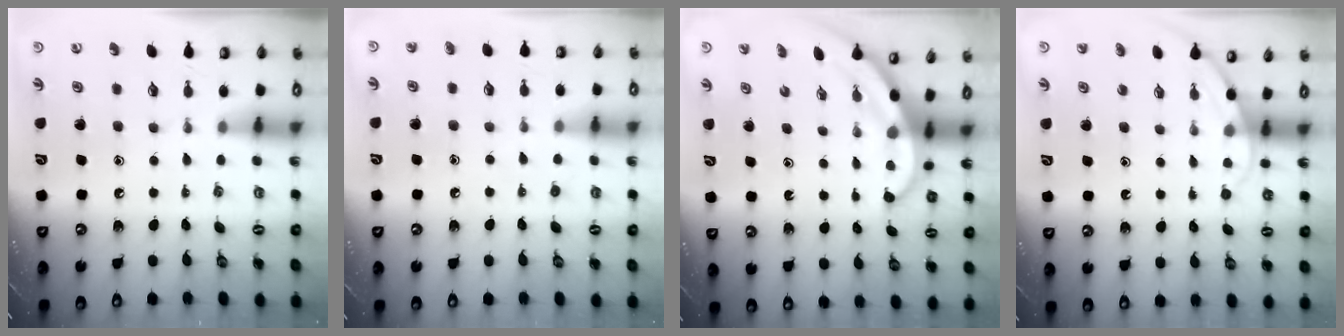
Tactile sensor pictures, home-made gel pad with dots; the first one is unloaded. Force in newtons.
{"total": 5.7, "press": 5.6, "slide": 1.2}
{"total": 3.6, "press": 3.6, "slide": 0.2}
{"total": 4.0, "press": 4.0, "slide": 0.3}